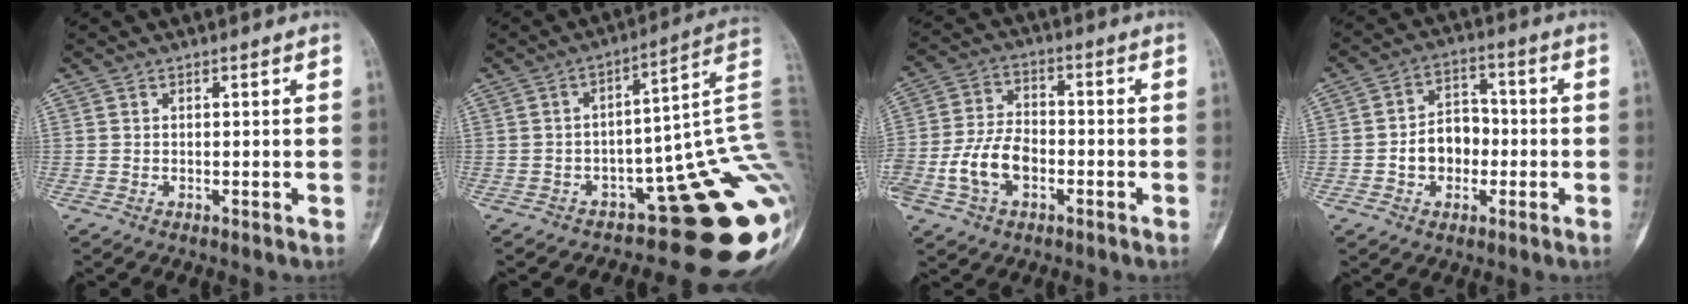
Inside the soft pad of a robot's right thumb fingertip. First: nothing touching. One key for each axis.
{"total": 21.2, "fx": -7.8, "fy": 7.6, "fz": 18.2, "tx": -0.122, "ty": 0.090, "tz": -0.093}
{"total": 10.4, "fx": -3.3, "fy": 6.9, "fz": 7.0, "tx": -0.127, "ty": 0.029, "tz": -0.064}
{"total": 8.7, "fx": -1.6, "fy": 6.7, "fz": 5.3, "tx": -0.049, "ty": 0.032, "tz": -0.033}